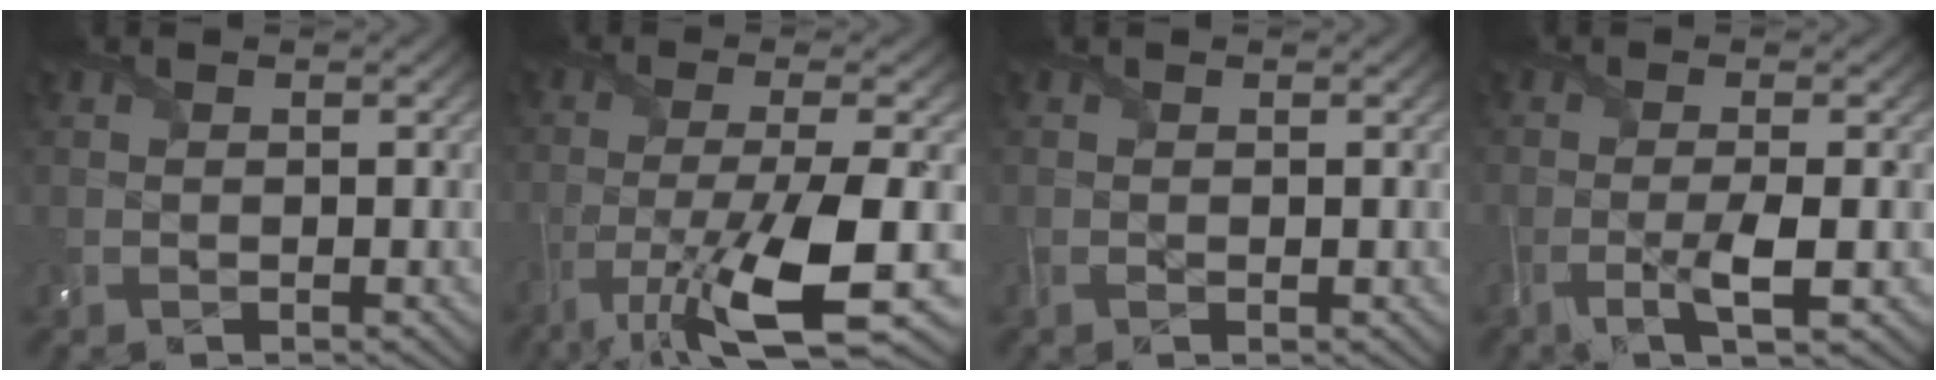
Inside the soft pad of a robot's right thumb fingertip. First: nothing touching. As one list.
[{"total": 11.7, "force": [-5.2, 2.3, 10.2], "torque": [-0.179, -0.015, -0.087]}, {"total": 0.9, "force": [-0.1, 0.5, 0.8], "torque": [-0.020, -0.004, -0.003]}, {"total": 3.8, "force": [-1.2, 0.4, 3.6], "torque": [-0.067, 0.003, -0.026]}]